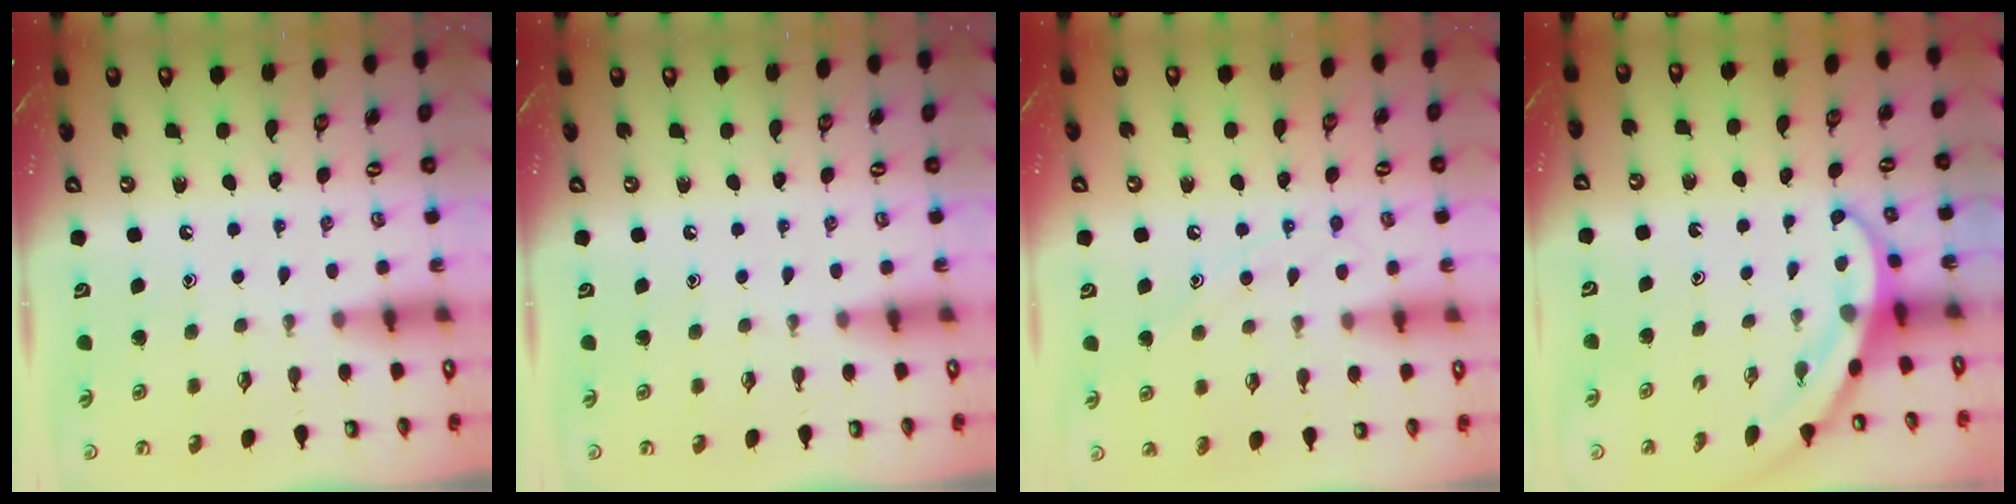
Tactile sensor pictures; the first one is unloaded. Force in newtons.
{"total": 0.0}
{"total": 8.9, "press": 8.9, "slide": 0.7}
{"total": 3.6, "press": 3.6, "slide": 0.1}